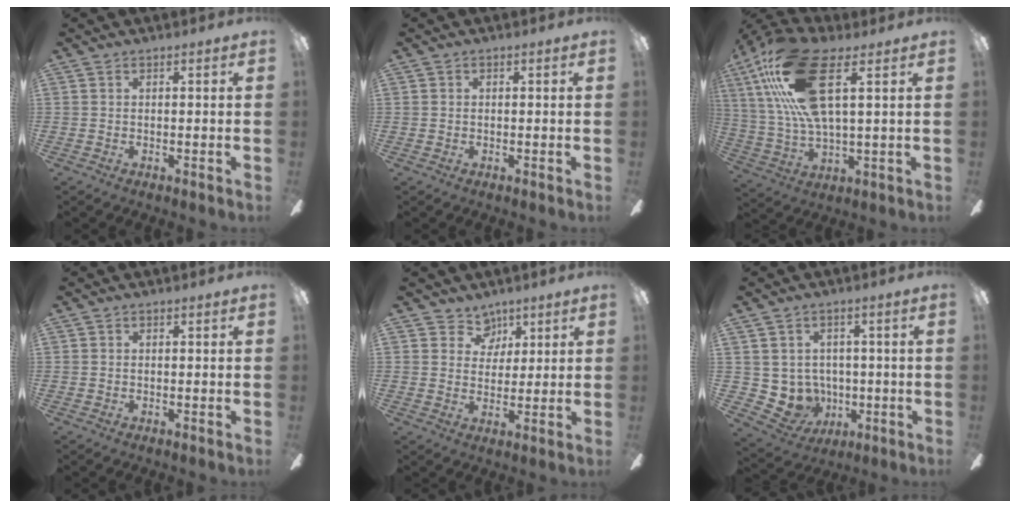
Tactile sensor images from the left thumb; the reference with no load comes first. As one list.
[{"total": 0.0}, {"total": 21.5, "force": [9.4, 8.3, 17.5], "torque": [-0.376, -0.019, 0.158]}, {"total": 0.0}, {"total": 5.9, "force": [3.8, 4.5, 0.5], "torque": [-0.010, -0.018, 0.068]}, {"total": 6.3, "force": [1.1, 6.1, 0.8], "torque": [-0.054, -0.017, 0.029]}]